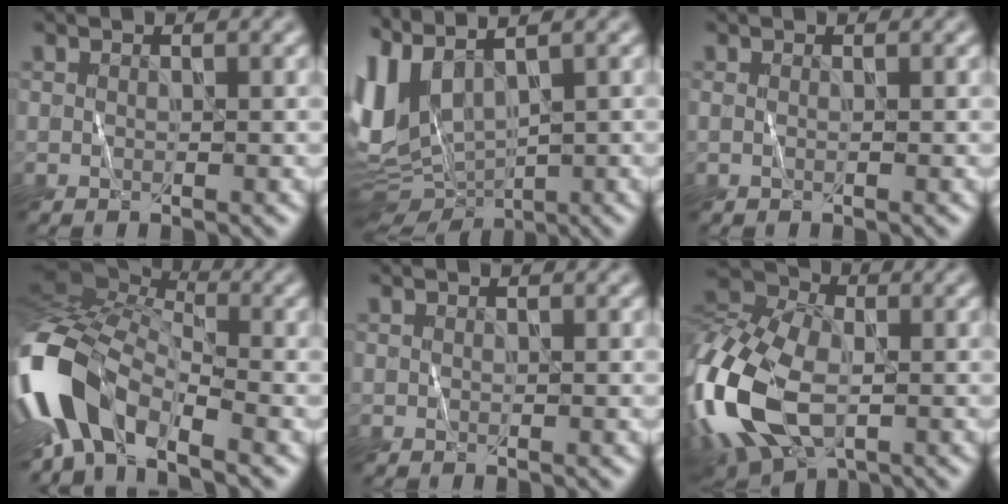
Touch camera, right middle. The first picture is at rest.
{"total": 7.7, "force": [1.5, 3.4, 6.7], "torque": [-0.163, -0.010, 0.047]}
{"total": 0.0}
{"total": 10.8, "force": [-4.9, 5.3, 8.0], "torque": [-0.166, -0.005, -0.104]}
{"total": 0.0}
{"total": 14.2, "force": [-4.9, 7.8, 10.7], "torque": [-0.254, -0.009, -0.111]}